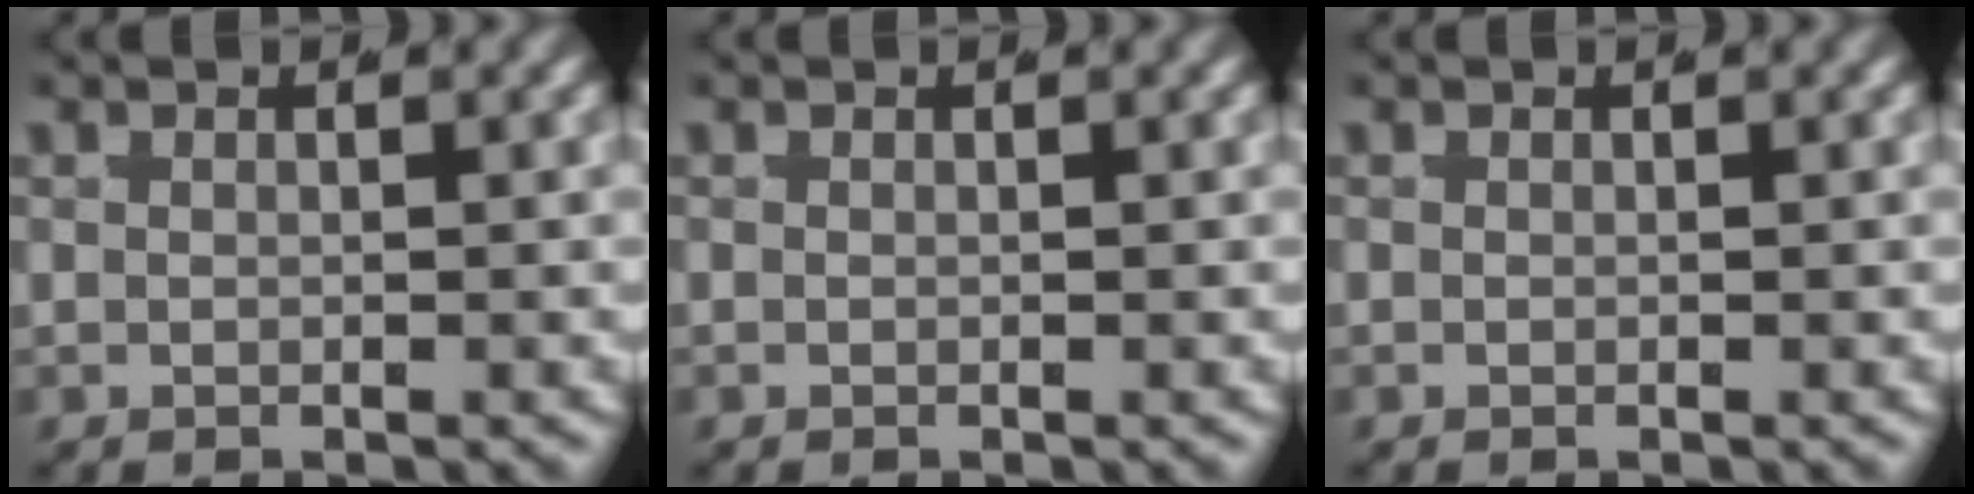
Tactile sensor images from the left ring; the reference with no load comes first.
{"total": 0.0}
{"total": 0.0}